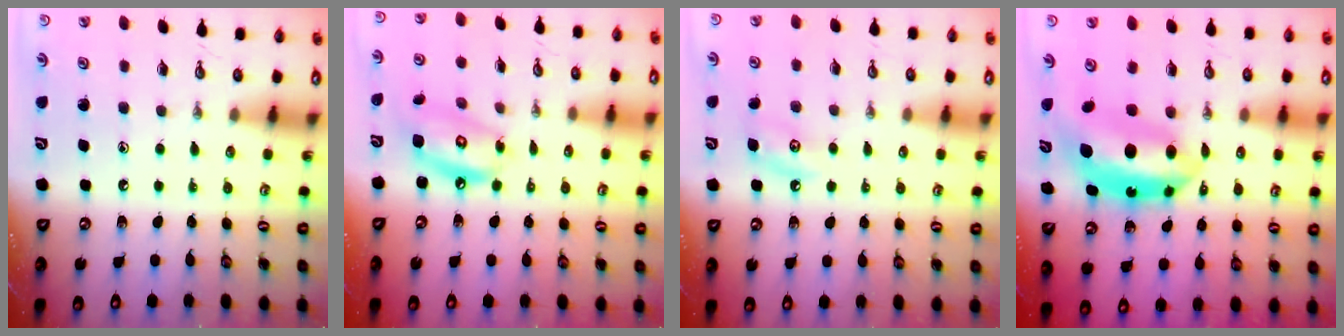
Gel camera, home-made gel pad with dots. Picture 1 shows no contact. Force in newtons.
{"total": 9.5, "press": 9.5, "slide": 0.7}
{"total": 5.8, "press": 5.8, "slide": 0.9}
{"total": 10.1, "press": 10.1, "slide": 0.9}